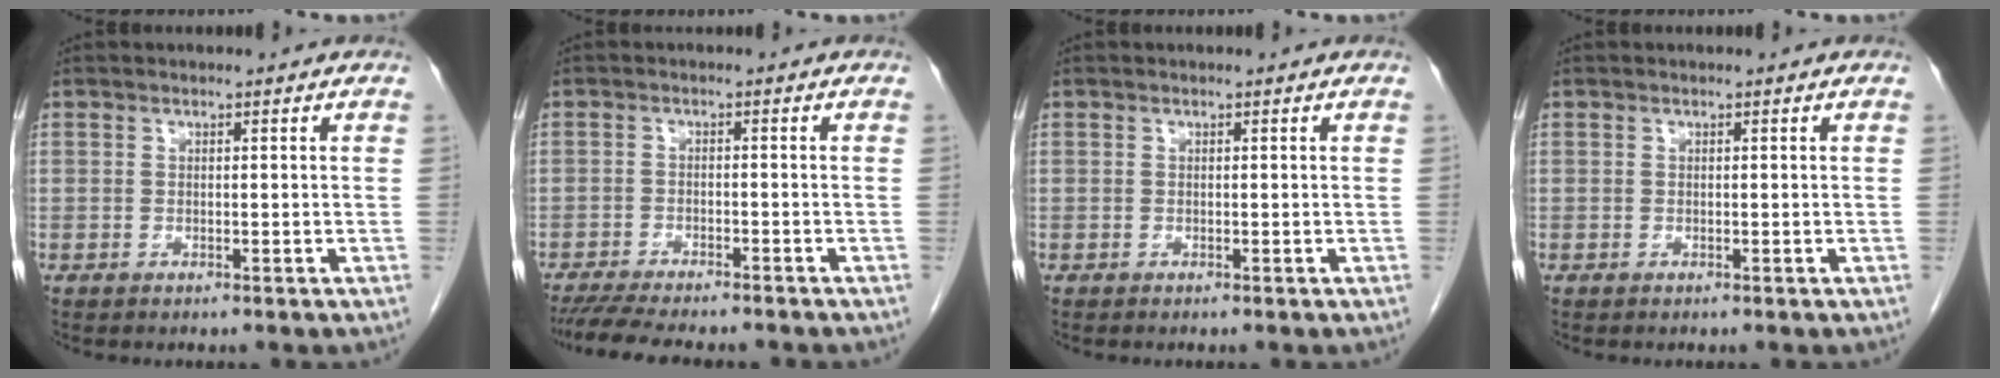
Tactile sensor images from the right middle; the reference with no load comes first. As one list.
[{"total": 11.3, "force": [-9.9, 1.6, 5.1], "torque": [-0.071, -0.012, -0.144]}, {"total": 0.0}, {"total": 0.0}]